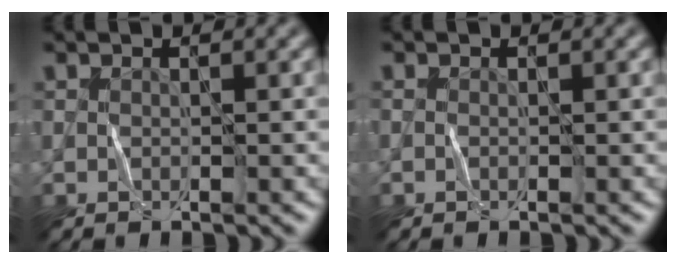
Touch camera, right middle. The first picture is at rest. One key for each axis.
{"total": 0.0}